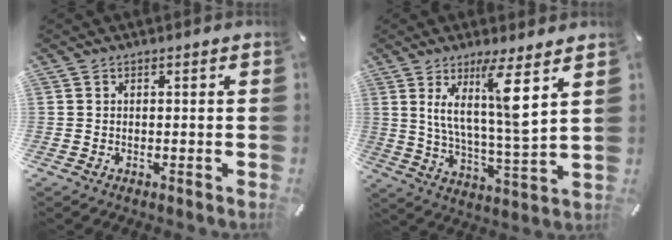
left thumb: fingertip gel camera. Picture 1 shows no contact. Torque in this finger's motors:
{"motor_torque": [2.64, 1.92, 1.35, -1.41, 0.21]}